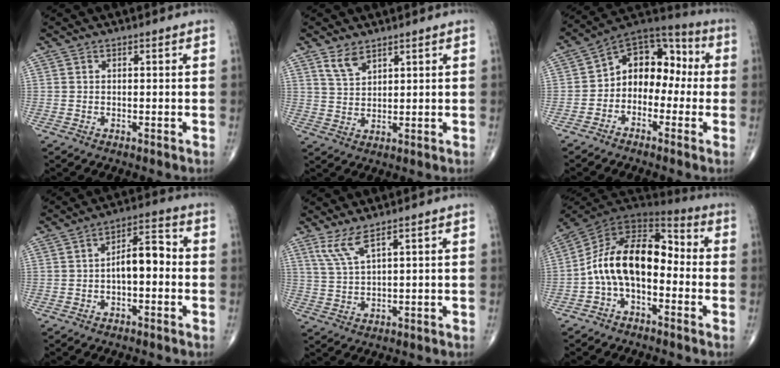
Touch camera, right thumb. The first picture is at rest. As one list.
[{"total": 4.1, "force": [2.9, 2.0, 2.2], "torque": [-0.035, -0.017, 0.062]}, {"total": 12.2, "force": [-1.2, 8.9, 8.2], "torque": [-0.076, 0.054, -0.040]}, {"total": 9.5, "force": [-0.8, 5.1, 8.0], "torque": [-0.101, 0.037, -0.022]}, {"total": 4.6, "force": [3.0, 0.4, 3.4], "torque": [-0.081, -0.019, 0.071]}, {"total": 15.3, "force": [-2.5, 9.0, 12.2], "torque": [-0.190, 0.069, -0.057]}]